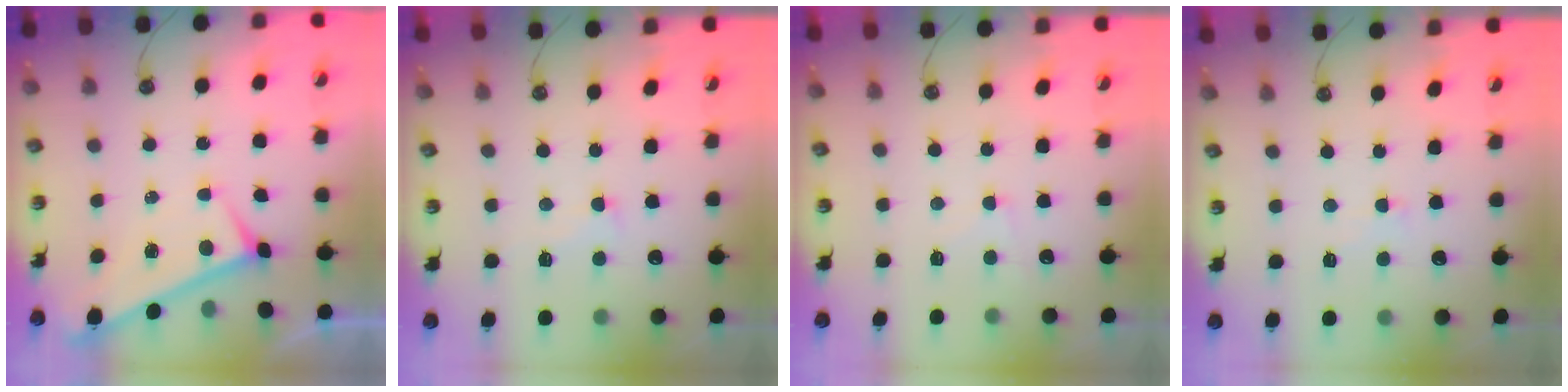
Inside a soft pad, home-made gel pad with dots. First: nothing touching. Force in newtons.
{"total": 1.5, "press": 0.9, "slide": 1.2}
{"total": 0.6, "press": 0.3, "slide": 0.6}
{"total": 1.2, "press": 1.1, "slide": 0.5}